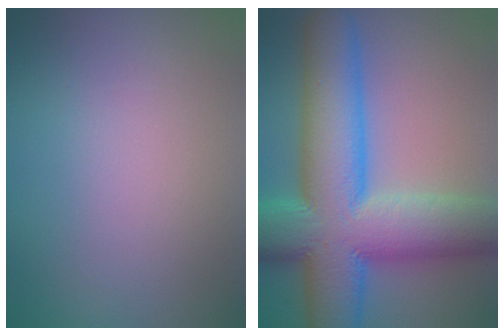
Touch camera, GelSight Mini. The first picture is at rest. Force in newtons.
{"total": 15.0, "press": 14.9, "slide": 0.3}